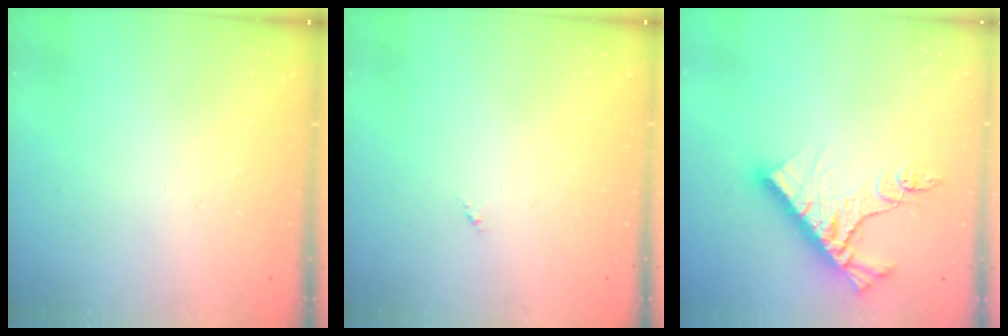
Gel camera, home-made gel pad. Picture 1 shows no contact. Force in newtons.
{"total": 0.0}
{"total": 11.8, "press": 11.8, "slide": 1.1}